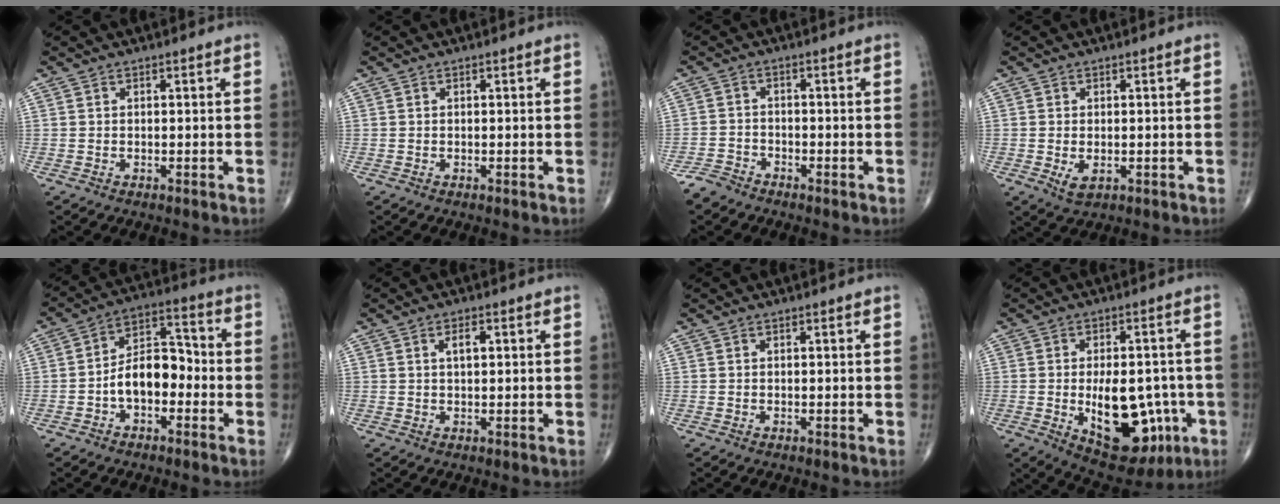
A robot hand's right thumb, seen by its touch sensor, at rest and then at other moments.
{"total": 0.0}
{"total": 3.2, "force": [-2.9, 1.4, 0.4], "torque": [-0.010, 0.003, -0.061]}
{"total": 2.8, "force": [-0.5, 1.7, 2.2], "torque": [-0.037, -0.005, -0.002]}
{"total": 10.0, "force": [-2.6, 6.1, 7.5], "torque": [-0.106, 0.043, -0.056]}
{"total": 2.5, "force": [0.8, 1.1, 2.1], "torque": [-0.035, 0.000, 0.013]}
{"total": 0.0}
{"total": 17.3, "force": [-4.3, 9.4, 13.9], "torque": [-0.171, 0.006, -0.037]}